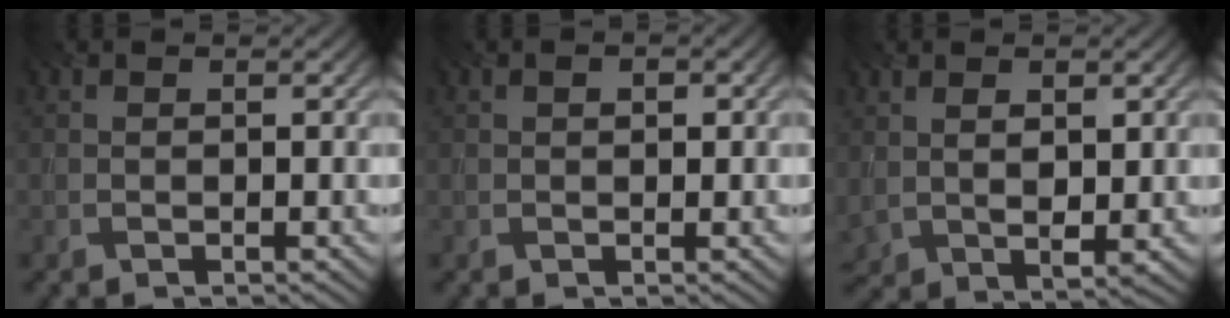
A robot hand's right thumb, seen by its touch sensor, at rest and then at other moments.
{"total": 1.3, "force": [0.3, 0.7, 1.0], "torque": [-0.016, 0.002, 0.005]}
{"total": 4.6, "force": [1.3, 2.6, 3.5], "torque": [-0.081, -0.008, 0.035]}